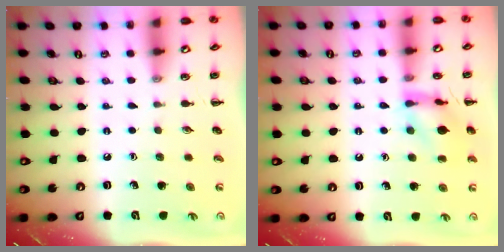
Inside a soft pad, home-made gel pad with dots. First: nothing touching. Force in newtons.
{"total": 12.3, "press": 12.2, "slide": 0.9}